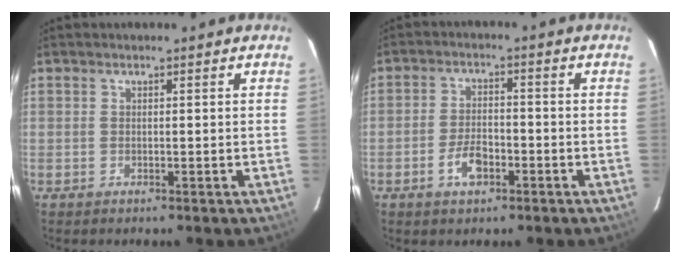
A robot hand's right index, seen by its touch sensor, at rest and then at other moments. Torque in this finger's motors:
{"motor_torque": [0.79, -0.35, 0.10, 0.04]}